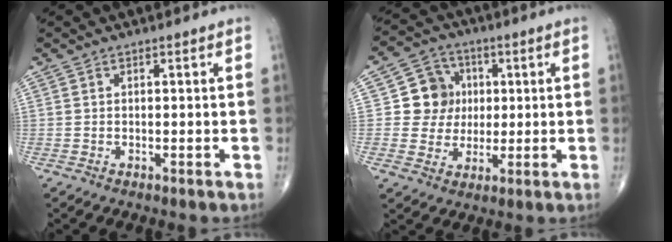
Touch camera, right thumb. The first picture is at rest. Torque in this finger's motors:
{"motor_torque": [-0.39, 0.46, 0.23, -0.08, 0.03]}